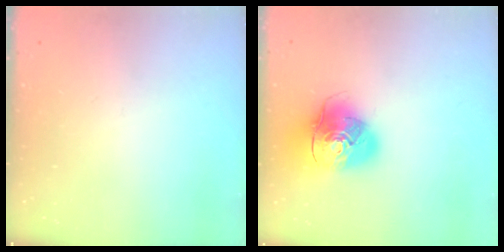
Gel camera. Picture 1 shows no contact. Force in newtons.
{"total": 15.6, "press": 15.4, "slide": 2.2}